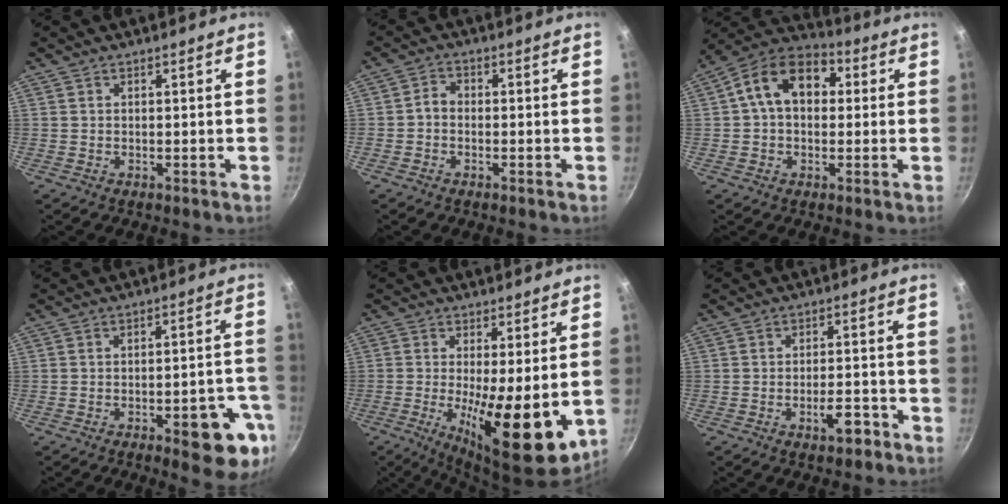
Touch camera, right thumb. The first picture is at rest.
{"total": 2.5, "force": [-0.8, 1.9, 1.4], "torque": [-0.023, 0.017, -0.023]}
{"total": 13.2, "force": [2.4, 9.3, 9.0], "torque": [-0.115, 0.029, 0.016]}
{"total": 12.2, "force": [-5.2, 4.2, 10.1], "torque": [-0.085, 0.028, -0.061]}
{"total": 14.3, "force": [-1.7, 4.1, 13.6], "torque": [-0.207, -0.016, -0.018]}
{"total": 5.2, "force": [-2.9, 1.9, 3.8], "torque": [-0.041, 0.021, -0.041]}